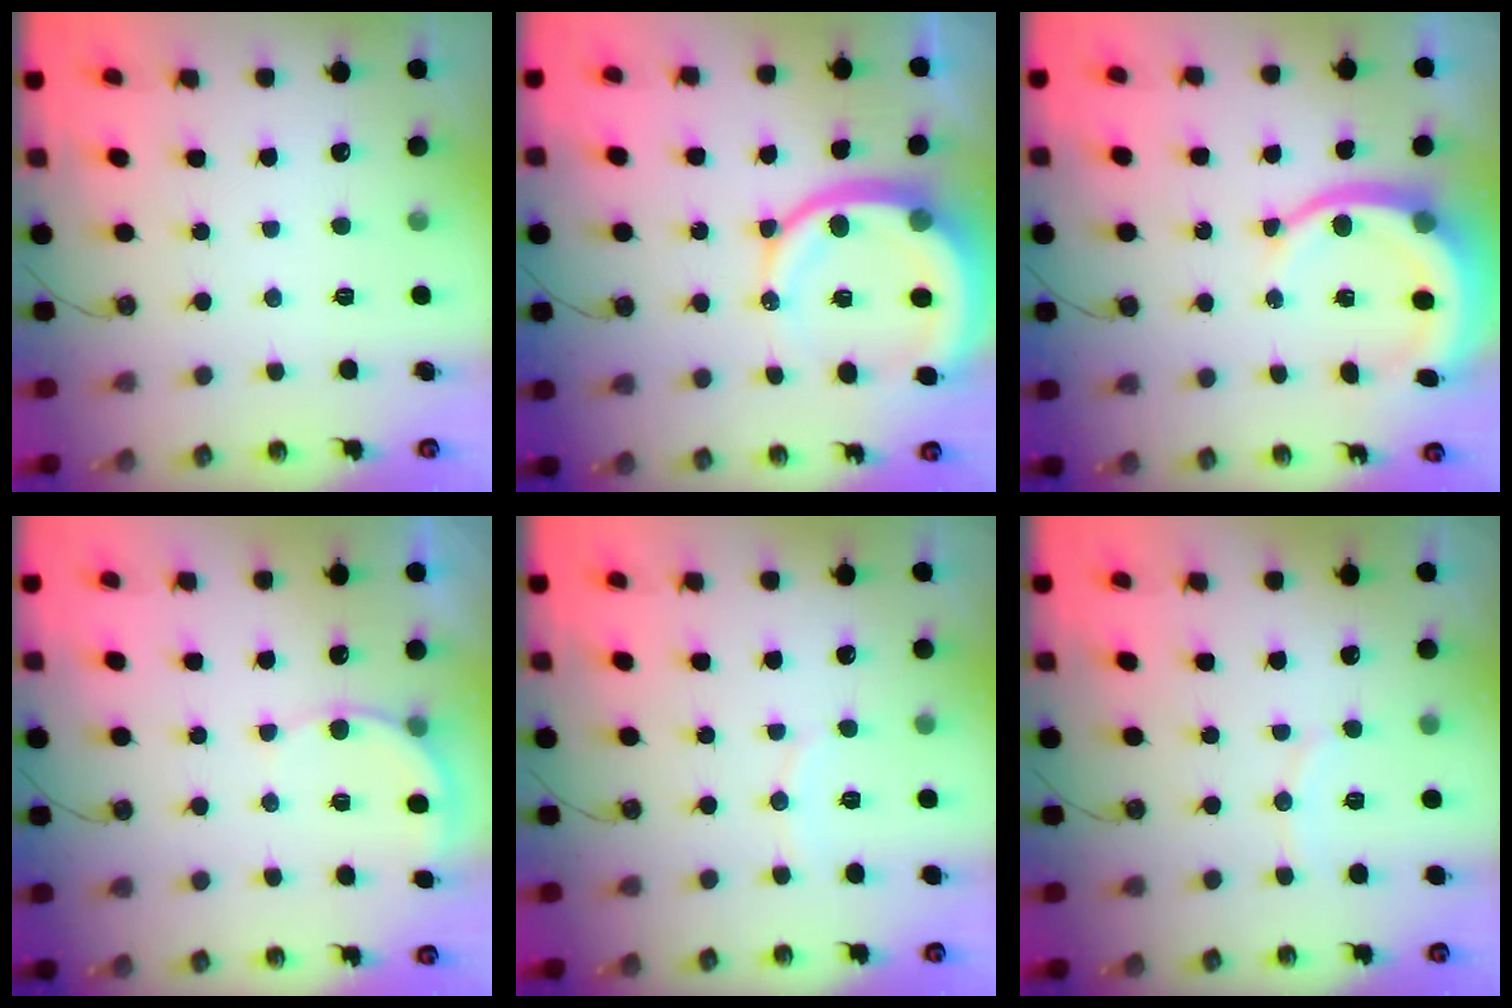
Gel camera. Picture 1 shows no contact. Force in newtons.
{"total": 14.6, "press": 14.5, "slide": 1.7}
{"total": 11.0, "press": 10.9, "slide": 2.0}
{"total": 6.0, "press": 6.0, "slide": 0.9}
{"total": 3.7, "press": 3.7, "slide": 0.2}
{"total": 5.6, "press": 5.6, "slide": 0.2}